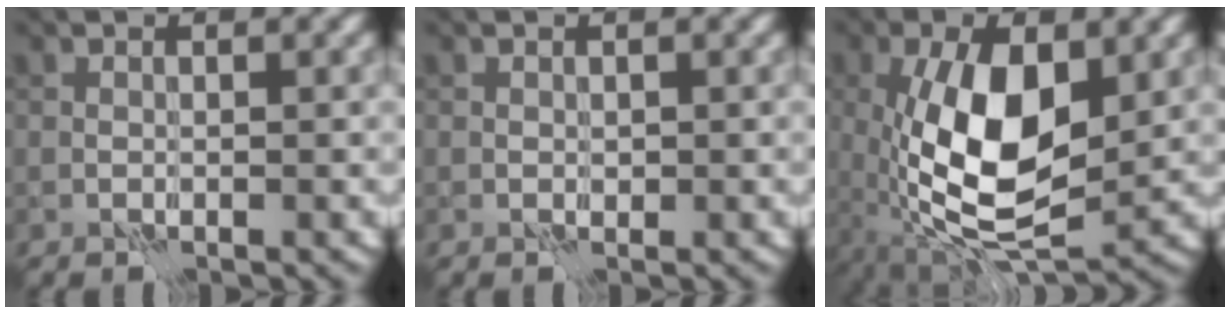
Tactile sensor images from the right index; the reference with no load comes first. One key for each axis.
{"total": 0.5, "fx": -0.1, "fy": 0.5, "fz": 0.2, "tx": -0.001, "ty": -0.003, "tz": 0.002}
{"total": 11.0, "fx": -0.5, "fy": 5.2, "fz": 9.7, "tx": -0.188, "ty": -0.006, "tz": -0.009}